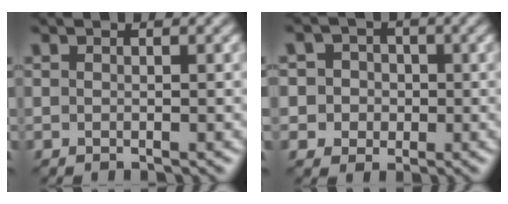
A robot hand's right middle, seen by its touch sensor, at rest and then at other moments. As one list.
[{"total": 4.7, "force": [0.6, 4.4, 1.4], "torque": [-0.007, 0.030, -0.011]}]